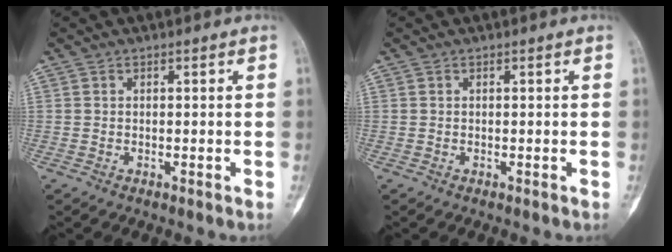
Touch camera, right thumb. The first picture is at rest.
{"total": 0.0}